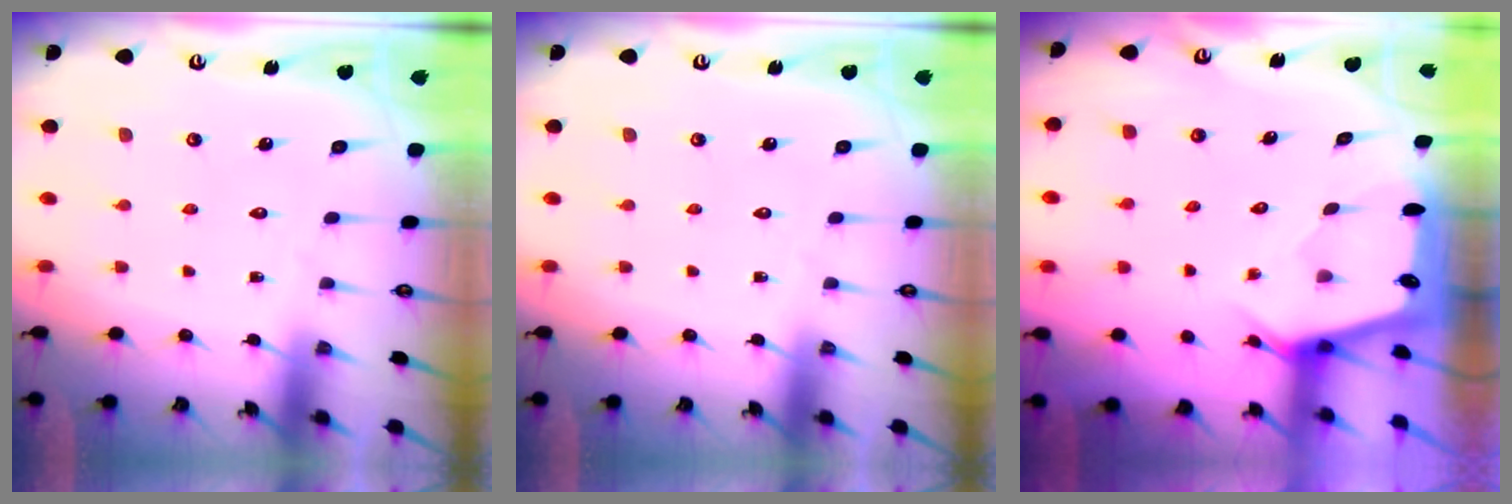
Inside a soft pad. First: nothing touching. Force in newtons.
{"total": 0.0}
{"total": 2.5, "press": 2.5, "slide": 0.3}